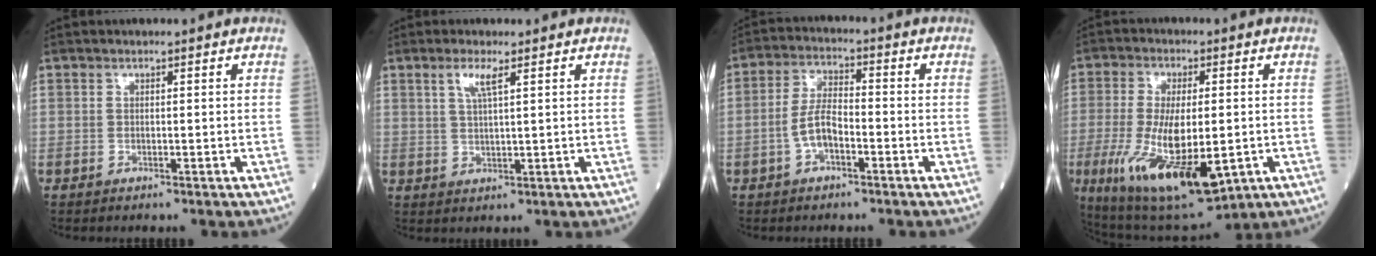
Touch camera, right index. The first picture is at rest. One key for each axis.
{"total": 3.1, "fx": 1.6, "fy": 0.1, "fz": 2.6, "tx": -0.059, "ty": 0.001, "tz": 0.032}
{"total": 5.1, "fx": -2.1, "fy": 2.0, "fz": 4.2, "tx": -0.088, "ty": 0.012, "tz": -0.044}
{"total": 17.2, "fx": -4.7, "fy": 5.4, "fz": 15.6, "tx": -0.295, "ty": -0.030, "tz": -0.061}